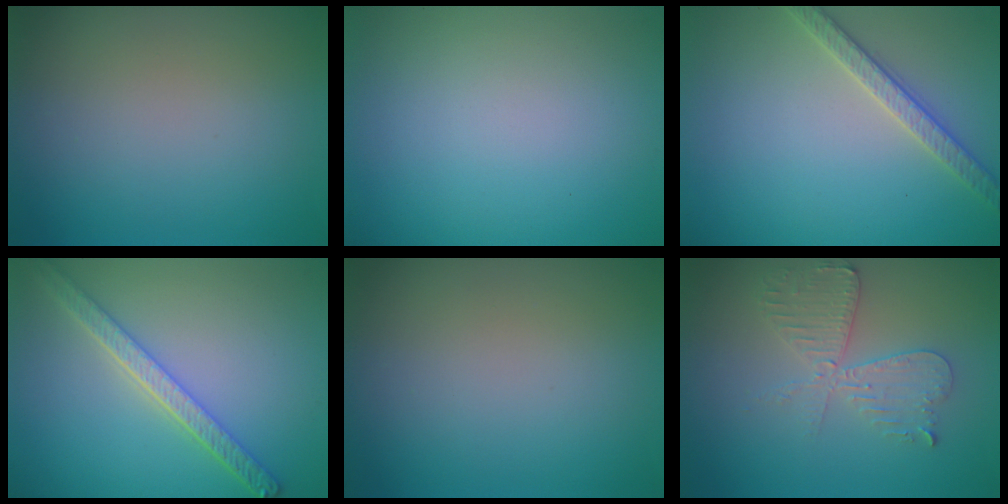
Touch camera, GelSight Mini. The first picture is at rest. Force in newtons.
{"total": 0.0}
{"total": 2.6, "press": 2.5, "slide": 0.5}
{"total": 4.4, "press": 3.4, "slide": 2.7}
{"total": 0.0}
{"total": 3.4, "press": 3.3, "slide": 0.6}